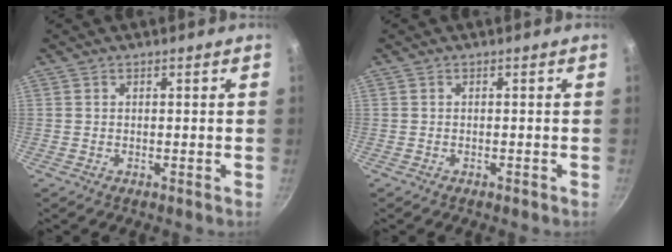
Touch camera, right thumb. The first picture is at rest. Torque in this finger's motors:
{"motor_torque": [-0.78, -0.10, -0.27, 0.02, 0.04]}